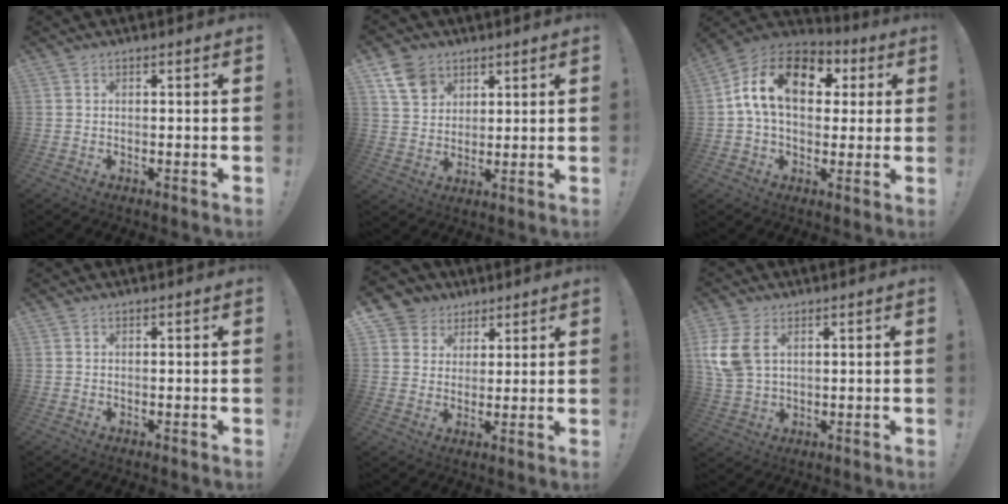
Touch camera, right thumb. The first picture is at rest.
{"total": 9.5, "force": [5.6, 7.0, 3.3], "torque": [-0.052, -0.027, 0.112]}
{"total": 17.5, "force": [4.7, 11.5, 12.3], "torque": [-0.205, 0.003, 0.080]}
{"total": 0.0}
{"total": 7.1, "force": [3.4, 6.2, 0.8], "torque": [-0.008, -0.024, 0.070]}
{"total": 10.1, "force": [3.4, 6.5, 6.9], "torque": [-0.148, -0.004, 0.068]}